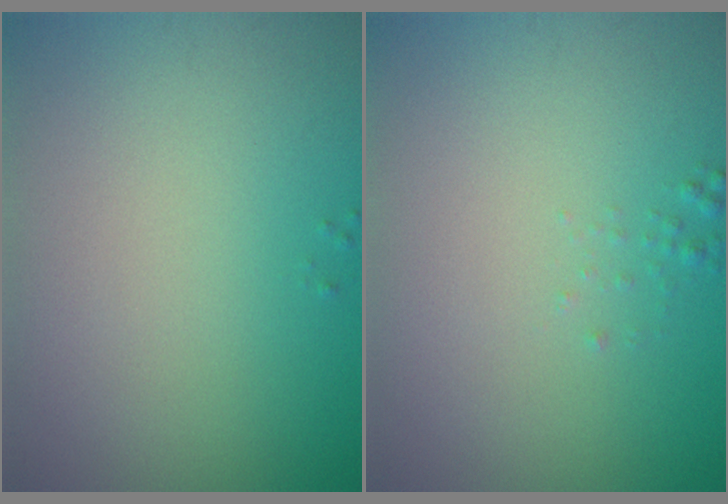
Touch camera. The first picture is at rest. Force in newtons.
{"total": 0.5, "press": 0.5, "slide": 0.0}